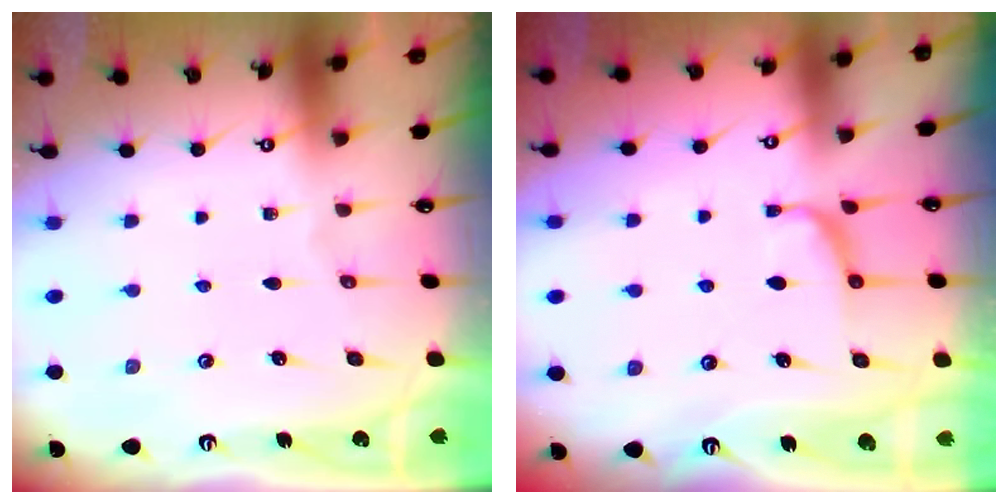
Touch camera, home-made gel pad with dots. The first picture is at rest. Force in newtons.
{"total": 1.7, "press": 1.5, "slide": 0.9}